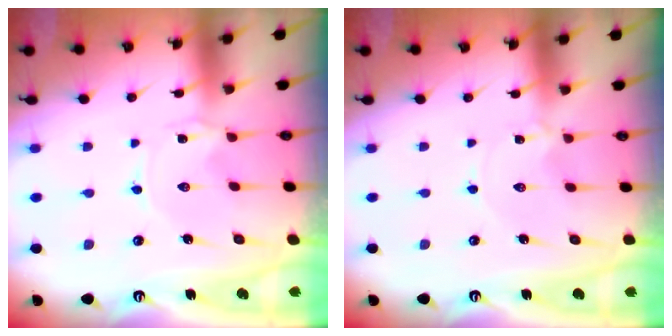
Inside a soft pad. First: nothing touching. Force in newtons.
{"total": 0.6, "press": 0.5, "slide": 0.2}